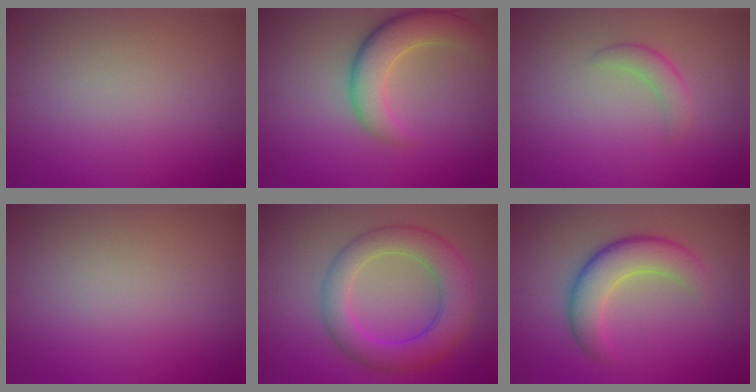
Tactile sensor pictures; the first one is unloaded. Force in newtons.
{"total": 5.5, "press": 5.5, "slide": 0.5}
{"total": 1.8, "press": 1.8, "slide": 0.0}
{"total": 0.0}
{"total": 6.5, "press": 6.5, "slide": 0.2}
{"total": 5.3, "press": 5.3, "slide": 0.4}